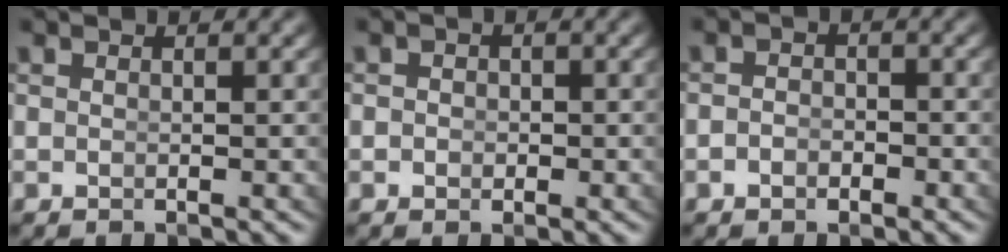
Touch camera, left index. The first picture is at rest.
{"total": 0.9, "force": [-0.5, 0.7, 0.3], "torque": [-0.002, -0.010, -0.006]}
{"total": 1.4, "force": [-1.1, 0.7, 0.3], "torque": [-0.001, -0.011, -0.018]}